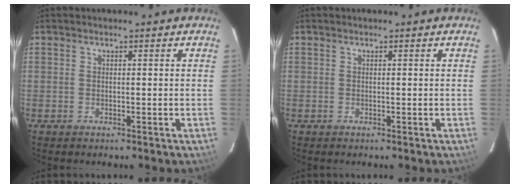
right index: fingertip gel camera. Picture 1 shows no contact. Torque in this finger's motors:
{"motor_torque": [0.00, 0.00, 0.00, 0.00]}